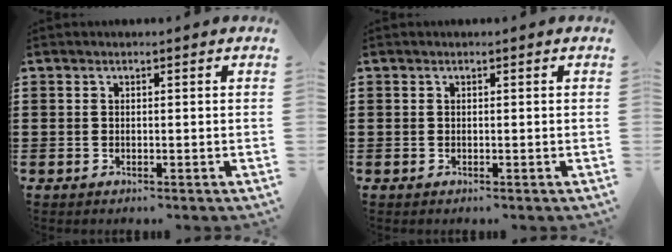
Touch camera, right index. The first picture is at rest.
{"total": 0.0}